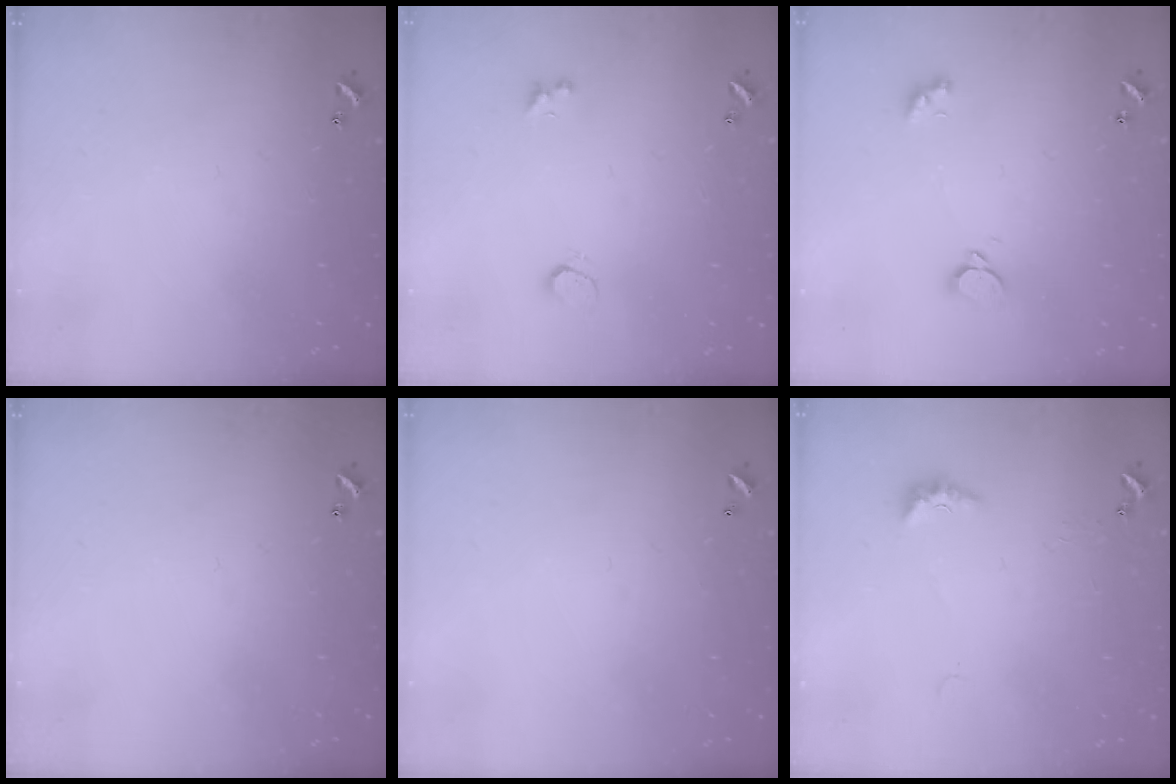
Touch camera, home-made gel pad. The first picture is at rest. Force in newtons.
{"total": 2.1, "press": 1.8, "slide": 1.2}
{"total": 1.6, "press": 1.5, "slide": 0.5}
{"total": 0.0}
{"total": 2.8, "press": 2.8, "slide": 0.1}
{"total": 2.7, "press": 2.6, "slide": 0.6}